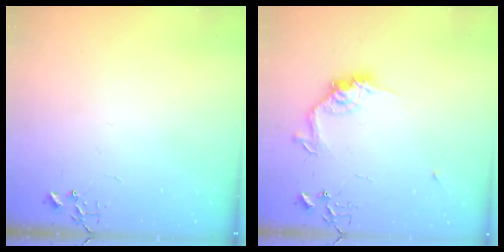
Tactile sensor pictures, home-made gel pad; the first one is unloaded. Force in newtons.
{"total": 10.9, "press": 10.9, "slide": 0.5}